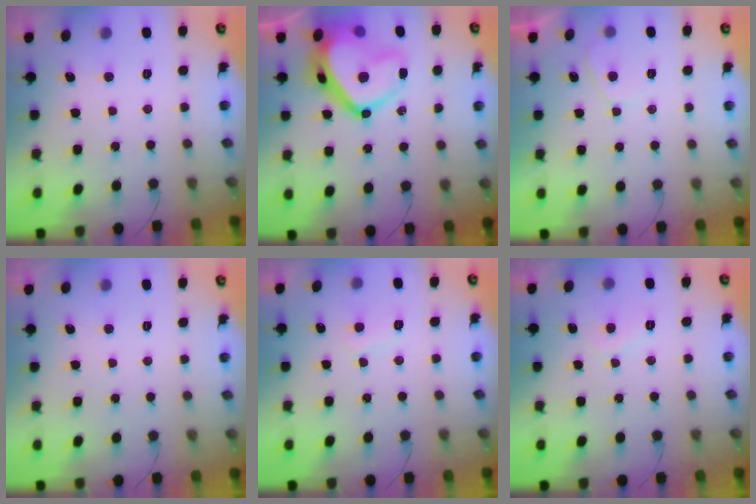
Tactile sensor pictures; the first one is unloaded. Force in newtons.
{"total": 16.2, "press": 16.1, "slide": 1.9}
{"total": 2.4, "press": 2.3, "slide": 0.7}
{"total": 0.0}
{"total": 4.8, "press": 4.7, "slide": 0.4}
{"total": 1.7, "press": 1.6, "slide": 0.6}